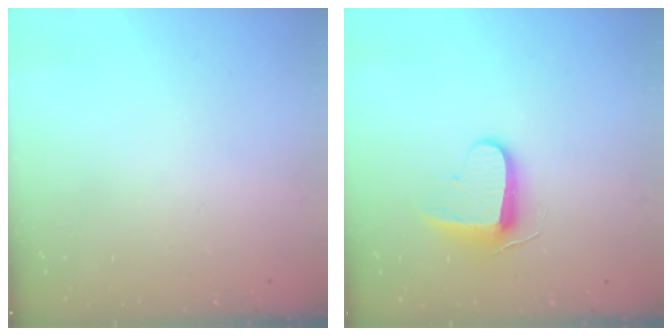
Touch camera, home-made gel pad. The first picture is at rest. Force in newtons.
{"total": 8.7, "press": 8.7, "slide": 0.6}